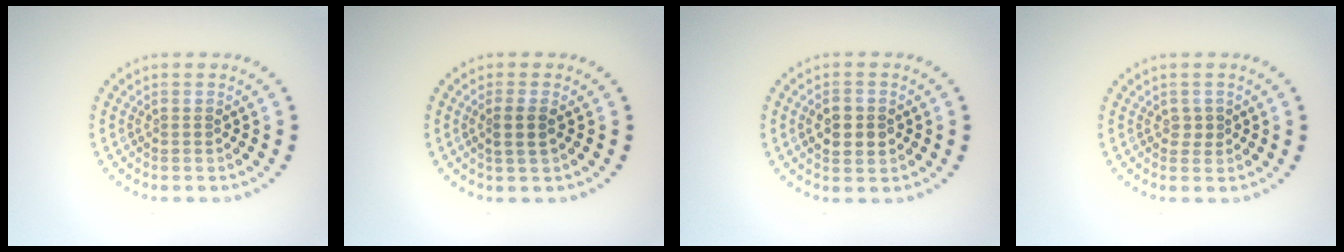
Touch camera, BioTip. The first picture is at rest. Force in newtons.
{"total": 1.9, "press": 1.7, "slide": 0.9}
{"total": 2.4, "press": 2.4, "slide": 0.1}
{"total": 0.8, "press": 0.8, "slide": 0.2}